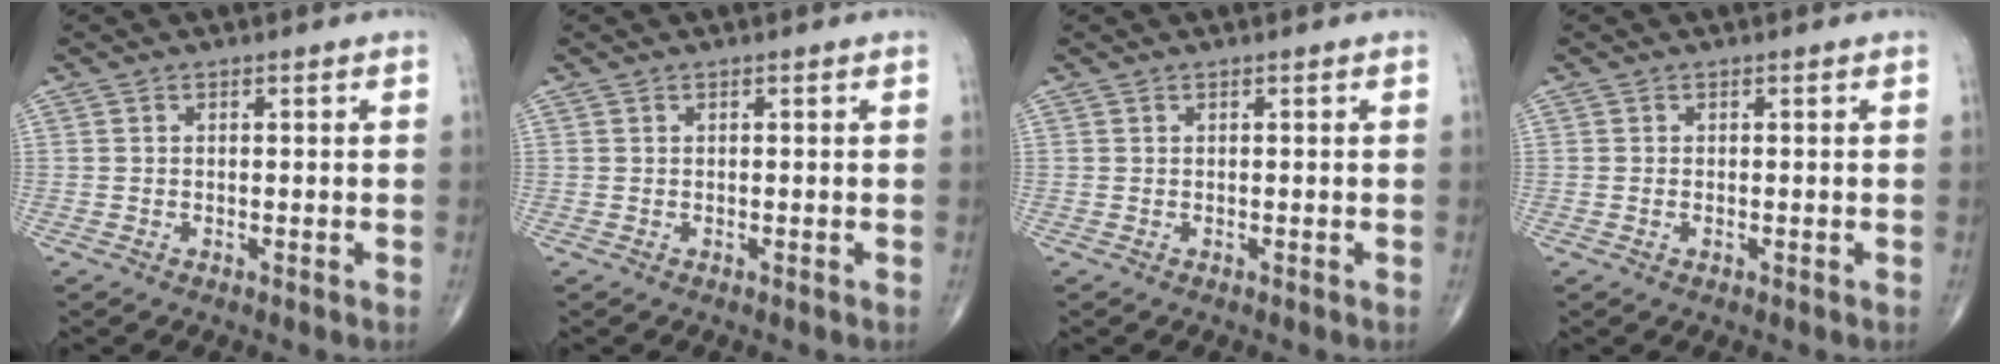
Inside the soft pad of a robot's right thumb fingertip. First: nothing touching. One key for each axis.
{"total": 0.0}
{"total": 0.0}
{"total": 0.6, "fx": -0.2, "fy": 0.3, "fz": 0.5, "tx": -0.012, "ty": 0.003, "tz": -0.003}